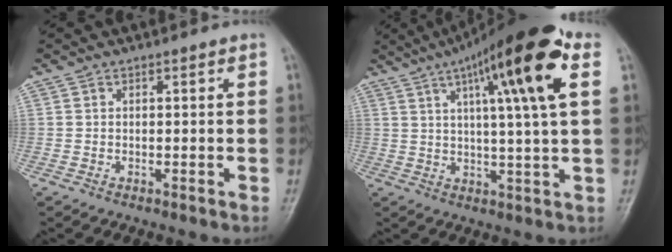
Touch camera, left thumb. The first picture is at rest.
{"total": 18.2, "force": [7.2, 2.6, 16.5], "torque": [-0.250, 0.003, 0.105]}